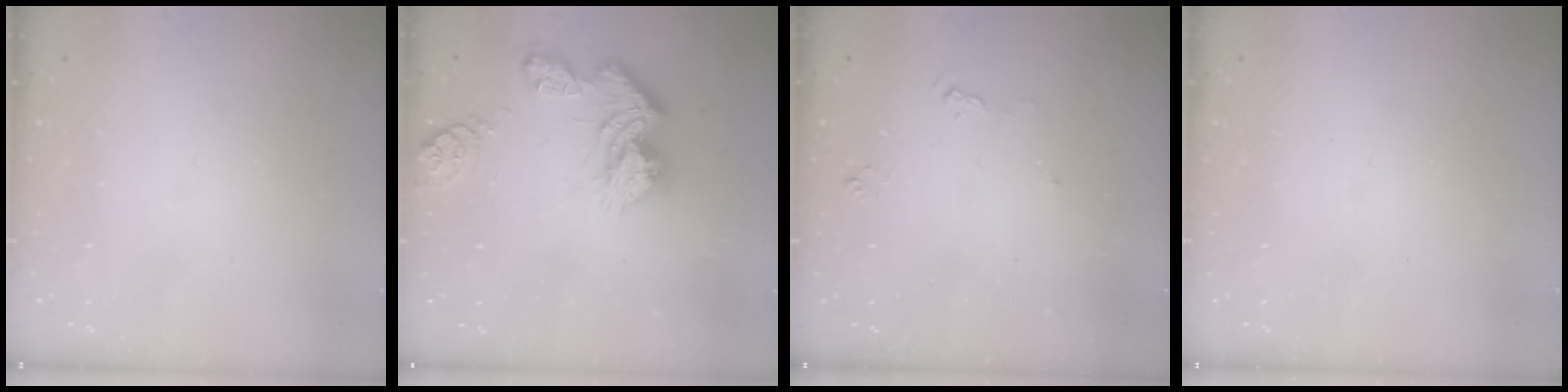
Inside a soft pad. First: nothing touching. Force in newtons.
{"total": 13.2, "press": 13.2, "slide": 1.2}
{"total": 5.4, "press": 5.4, "slide": 0.6}
{"total": 0.0}